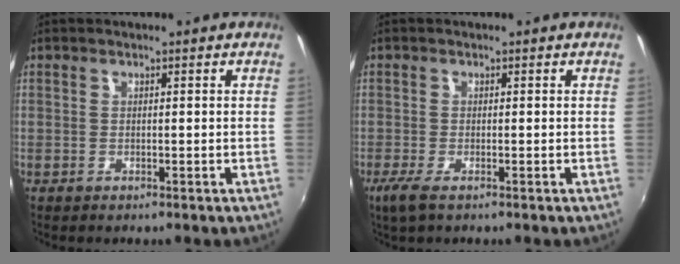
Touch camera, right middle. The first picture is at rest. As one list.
[{"total": 3.1, "force": [-1.8, 0.5, 2.5], "torque": [-0.053, -0.011, -0.032]}]